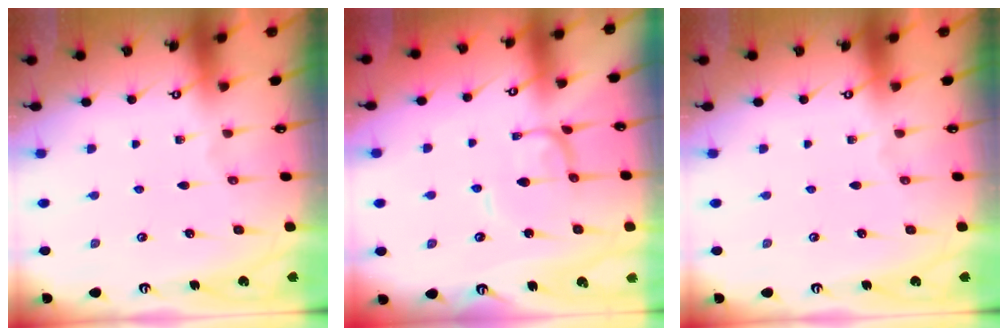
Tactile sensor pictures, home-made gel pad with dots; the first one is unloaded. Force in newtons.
{"total": 1.2, "press": 1.2, "slide": 0.3}
{"total": 0.0}